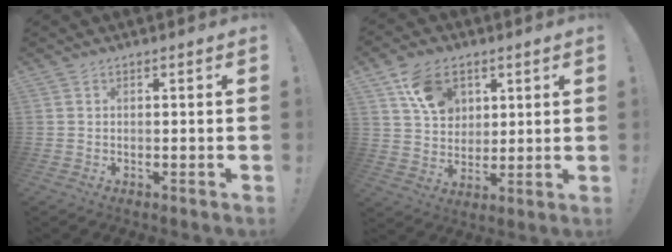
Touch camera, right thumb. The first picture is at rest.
{"total": 12.2, "force": [6.2, 8.9, 5.6], "torque": [-0.079, -0.025, 0.119]}